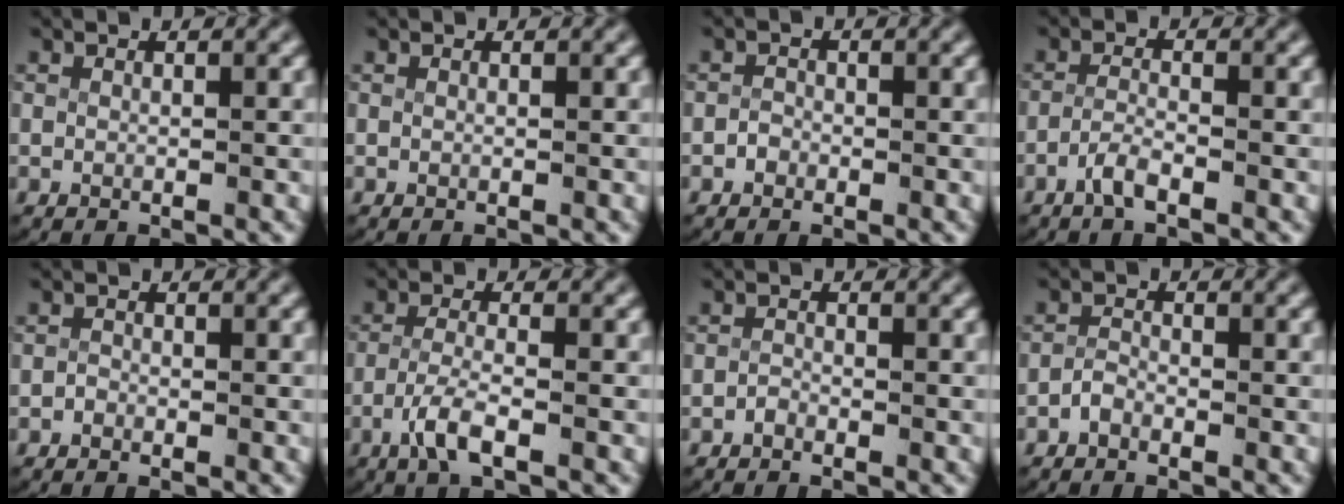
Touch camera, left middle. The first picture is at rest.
{"total": 0.0}
{"total": 0.9, "force": [-0.6, 0.6, 0.0], "torque": [-0.009, -0.010, -0.008]}
{"total": 2.0, "force": [-1.6, 0.2, 1.1], "torque": [-0.030, -0.007, -0.029]}
{"total": 0.6, "force": [-0.5, 0.2, -0.1], "torque": [-0.007, -0.012, -0.005]}
{"total": 3.3, "force": [-2.0, 0.6, 2.6], "torque": [-0.064, -0.013, -0.031]}
{"total": 0.9, "force": [-0.8, 0.3, -0.1], "torque": [-0.008, -0.012, -0.012]}
{"total": 1.3, "force": [-1.2, 0.5, 0.1], "torque": [-0.015, -0.010, -0.020]}